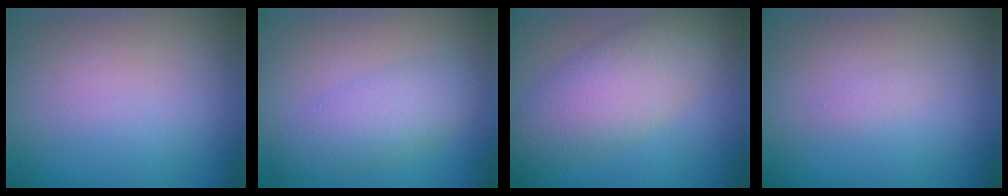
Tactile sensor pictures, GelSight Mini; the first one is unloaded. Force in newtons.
{"total": 3.7, "press": 3.7, "slide": 0.1}
{"total": 6.2, "press": 6.2, "slide": 0.1}
{"total": 0.6, "press": 0.6, "slide": 0.0}